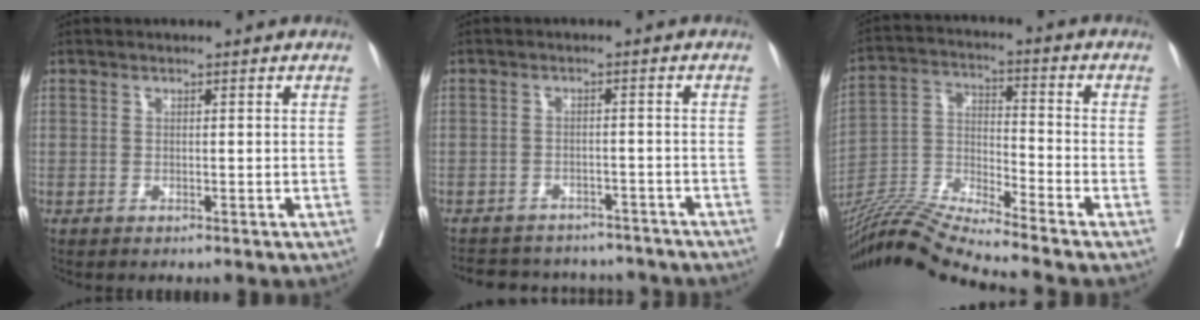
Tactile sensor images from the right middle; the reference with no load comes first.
{"total": 14.2, "force": [-12.8, 4.9, 3.7], "torque": [-0.074, 0.012, -0.153]}
{"total": 12.9, "force": [-12.1, -2.3, 3.7], "torque": [-0.070, 0.005, -0.233]}